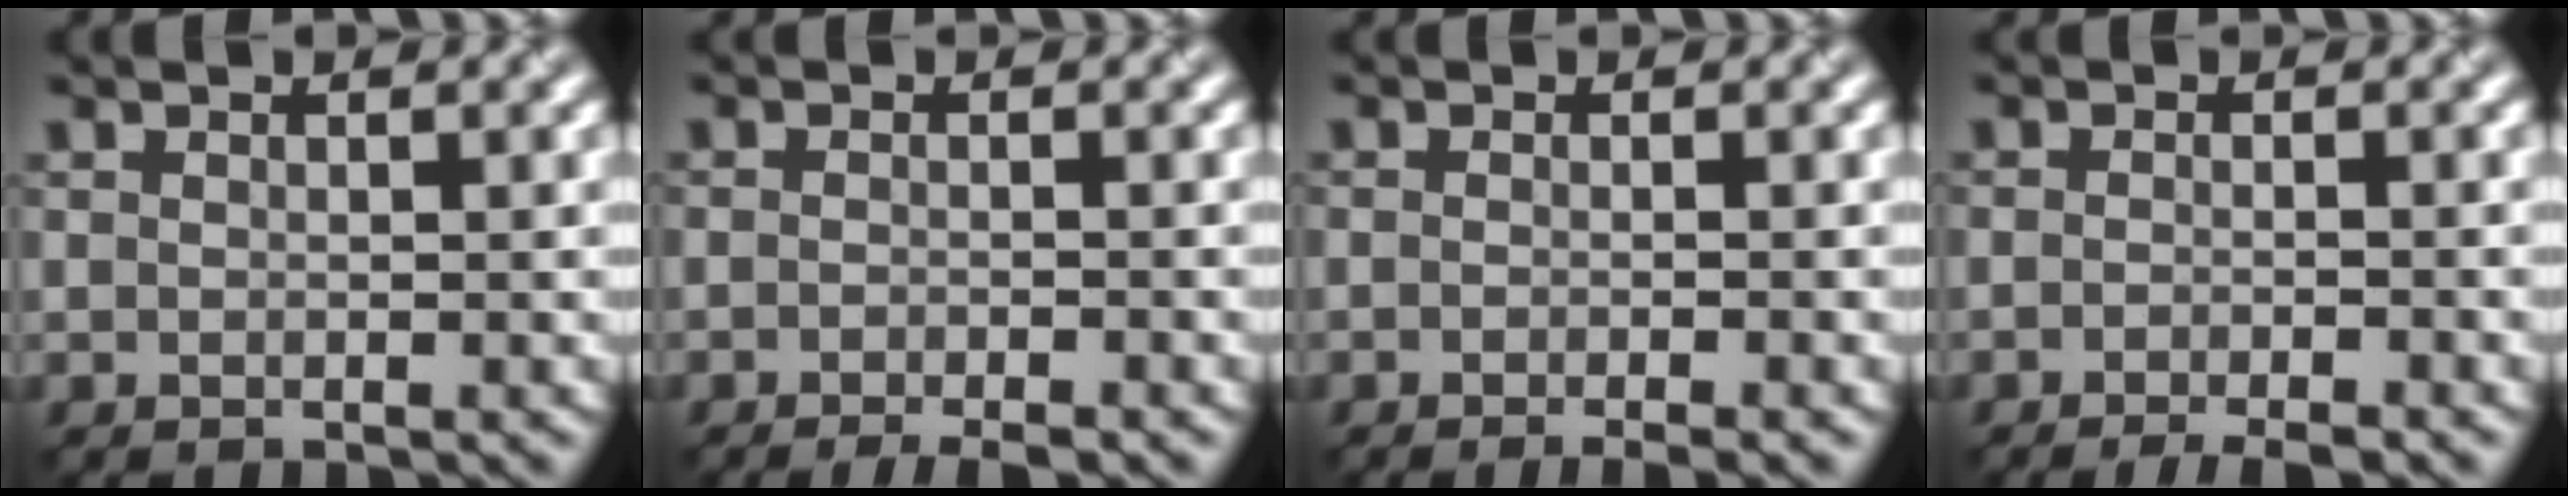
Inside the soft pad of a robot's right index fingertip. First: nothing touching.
{"total": 2.7, "force": [-2.1, 0.5, 1.6], "torque": [-0.010, 0.004, -0.028]}
{"total": 2.3, "force": [-1.2, 0.7, 1.8], "torque": [-0.004, 0.003, -0.014]}
{"total": 3.0, "force": [-2.5, 0.5, 1.7], "torque": [-0.010, 0.005, -0.035]}